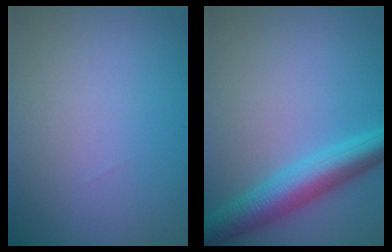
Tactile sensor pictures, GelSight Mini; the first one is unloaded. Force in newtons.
{"total": 5.7, "press": 5.7, "slide": 0.1}